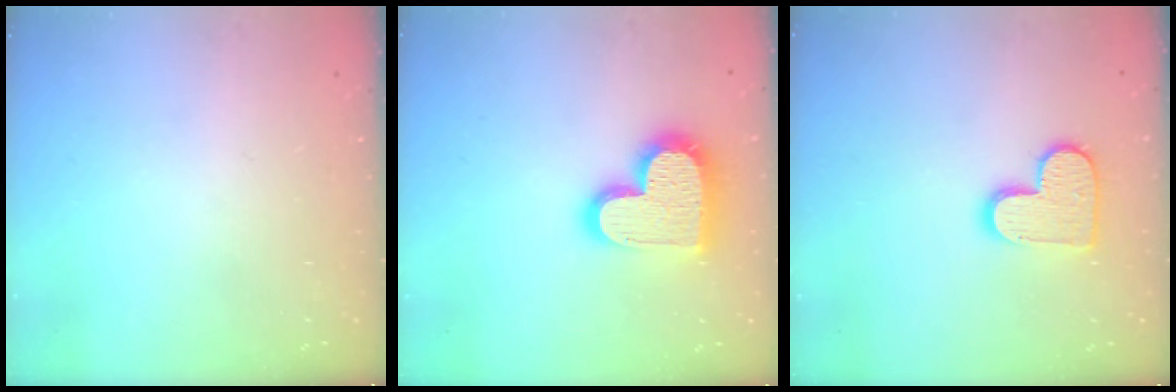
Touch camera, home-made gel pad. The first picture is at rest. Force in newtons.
{"total": 18.1, "press": 18.1, "slide": 1.3}
{"total": 11.8, "press": 11.8, "slide": 0.7}